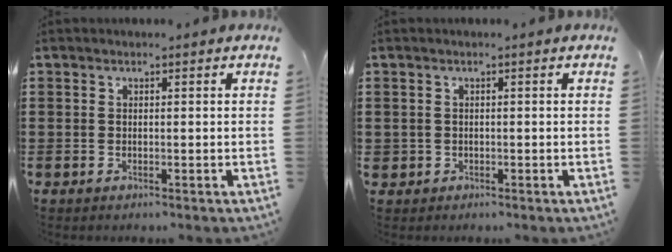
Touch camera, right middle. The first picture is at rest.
{"total": 0.7, "force": [-0.1, 0.7, 0.1], "torque": [-0.004, 0.006, -0.004]}